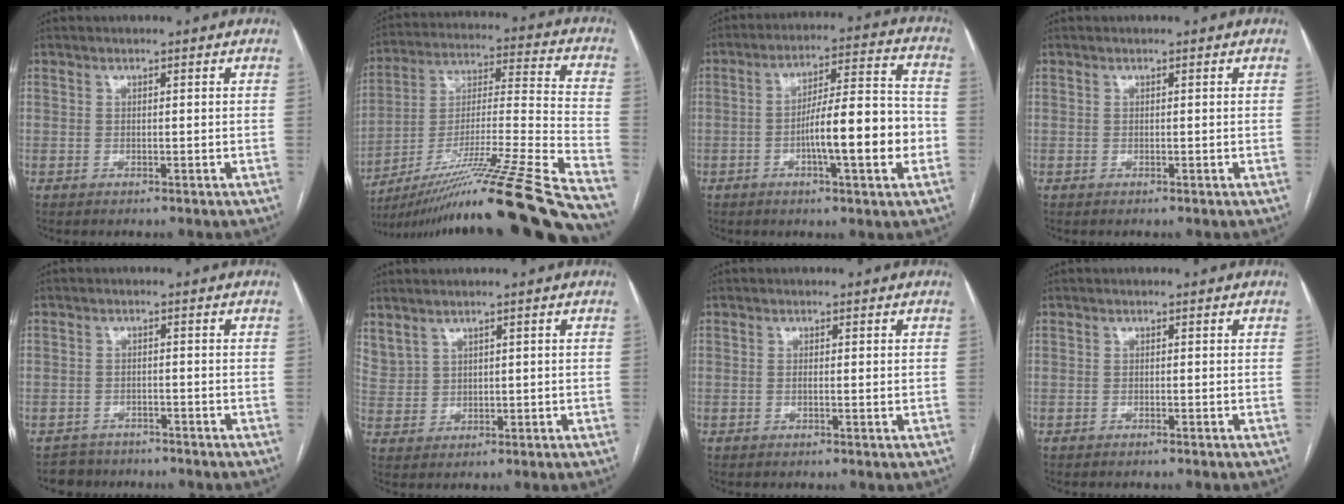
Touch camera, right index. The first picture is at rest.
{"total": 28.8, "force": [-23.0, -2.4, 17.3], "torque": [-0.222, -0.031, -0.377]}
{"total": 13.4, "force": [-3.3, 1.5, 12.9], "torque": [-0.204, 0.015, -0.052]}
{"total": 0.0}
{"total": 3.4, "force": [-2.8, 1.7, -0.8], "torque": [0.012, 0.003, -0.048]}
{"total": 4.5, "force": [3.4, 2.6, 1.7], "torque": [-0.045, 0.010, 0.085]}
{"total": 1.7, "force": [0.0, 0.4, 1.7], "torque": [-0.028, -0.002, 0.001]}
{"total": 0.0}